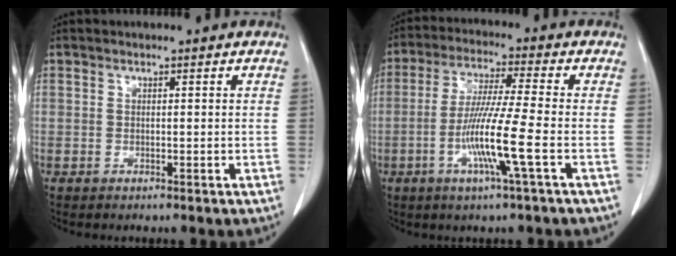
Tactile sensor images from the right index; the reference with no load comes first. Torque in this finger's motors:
{"motor_torque": [1.46, -0.67, 0.77, 0.21]}